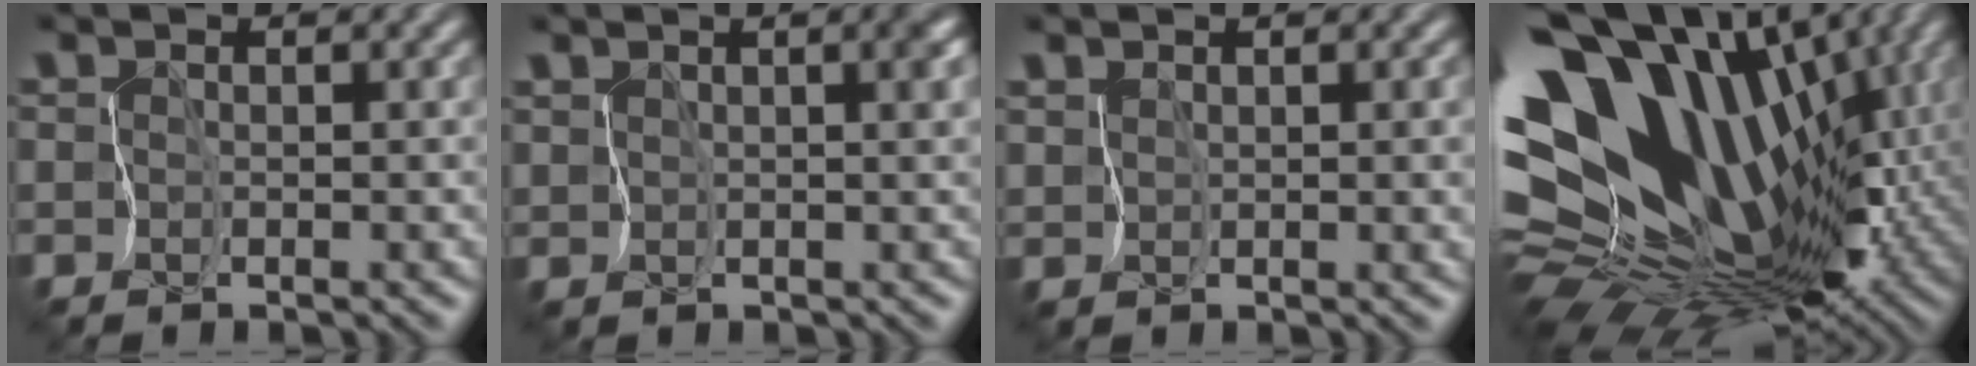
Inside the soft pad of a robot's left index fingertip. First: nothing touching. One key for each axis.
{"total": 3.1, "fx": 1.0, "fy": 1.2, "fz": 2.6, "tx": -0.034, "ty": 0.005, "tz": 0.019}
{"total": 2.5, "fx": 1.0, "fy": 1.2, "fz": 1.9, "tx": -0.040, "ty": -0.004, "tz": 0.017}
{"total": 18.7, "fx": 1.4, "fy": 12.2, "fz": 14.1, "tx": -0.242, "ty": -0.012, "tz": 0.048}